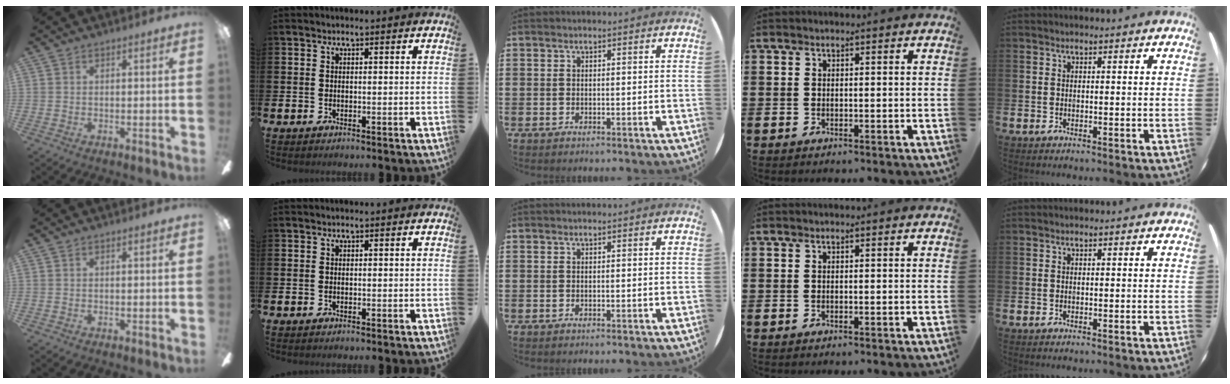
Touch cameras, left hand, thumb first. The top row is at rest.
{}